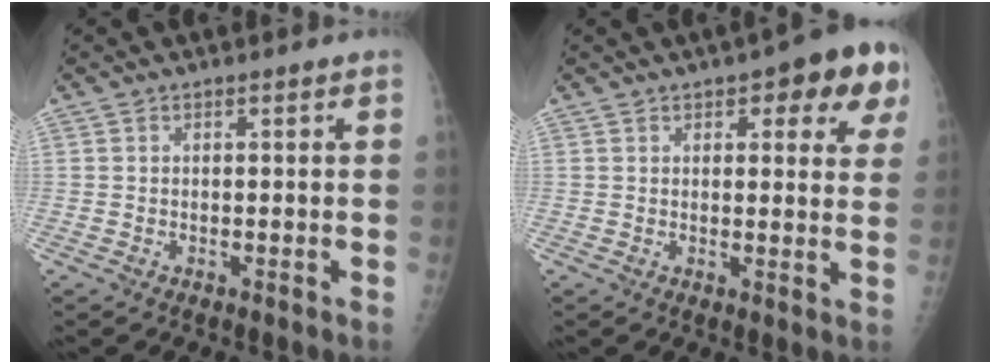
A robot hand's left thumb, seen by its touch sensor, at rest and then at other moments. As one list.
[{"total": 10.4, "force": [5.0, 4.2, 8.1], "torque": [-0.049, -0.010, 0.052]}]